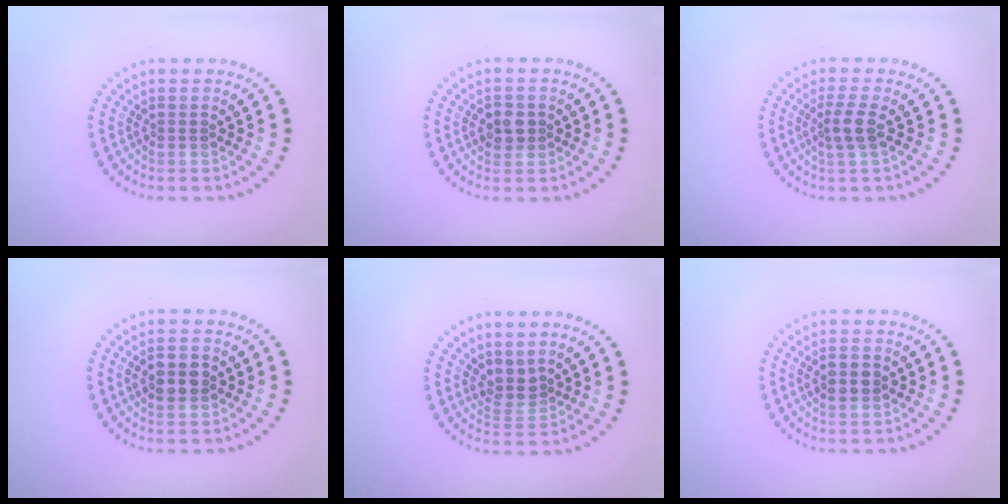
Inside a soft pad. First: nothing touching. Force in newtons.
{"total": 1.9, "press": 1.9, "slide": 0.5}
{"total": 2.2, "press": 1.8, "slide": 1.4}
{"total": 2.9, "press": 2.9, "slide": 0.0}
{"total": 2.2, "press": 1.7, "slide": 1.4}
{"total": 2.1, "press": 2.1, "slide": 0.2}